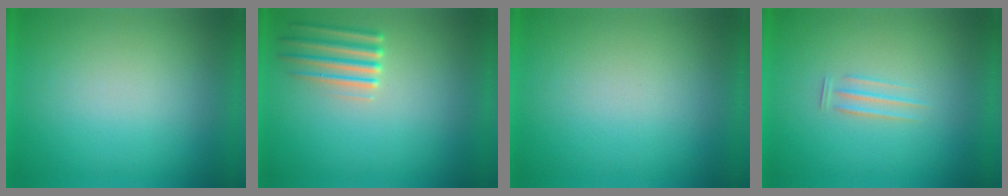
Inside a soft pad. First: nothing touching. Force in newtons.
{"total": 2.3}
{"total": 1.2}
{"total": 1.9}